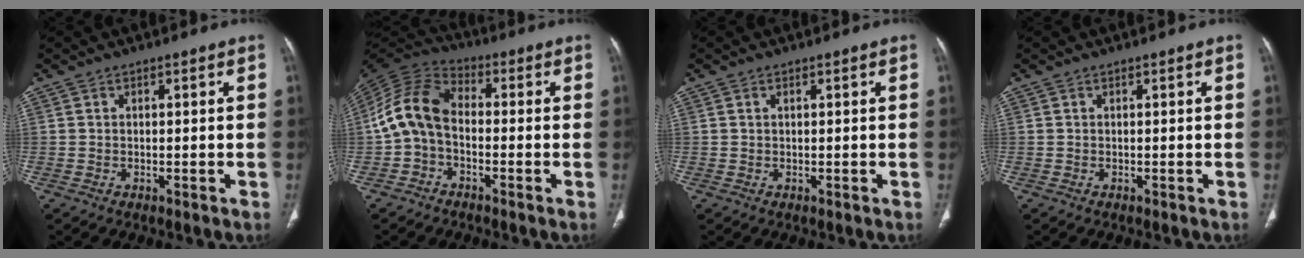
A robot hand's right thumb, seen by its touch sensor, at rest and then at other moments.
{"total": 10.3, "force": [-1.5, 7.0, 7.4], "torque": [-0.144, 0.032, -0.044]}
{"total": 0.5, "force": [0.2, 0.3, 0.3], "torque": [-0.010, 0.002, 0.004]}
{"total": 0.0}